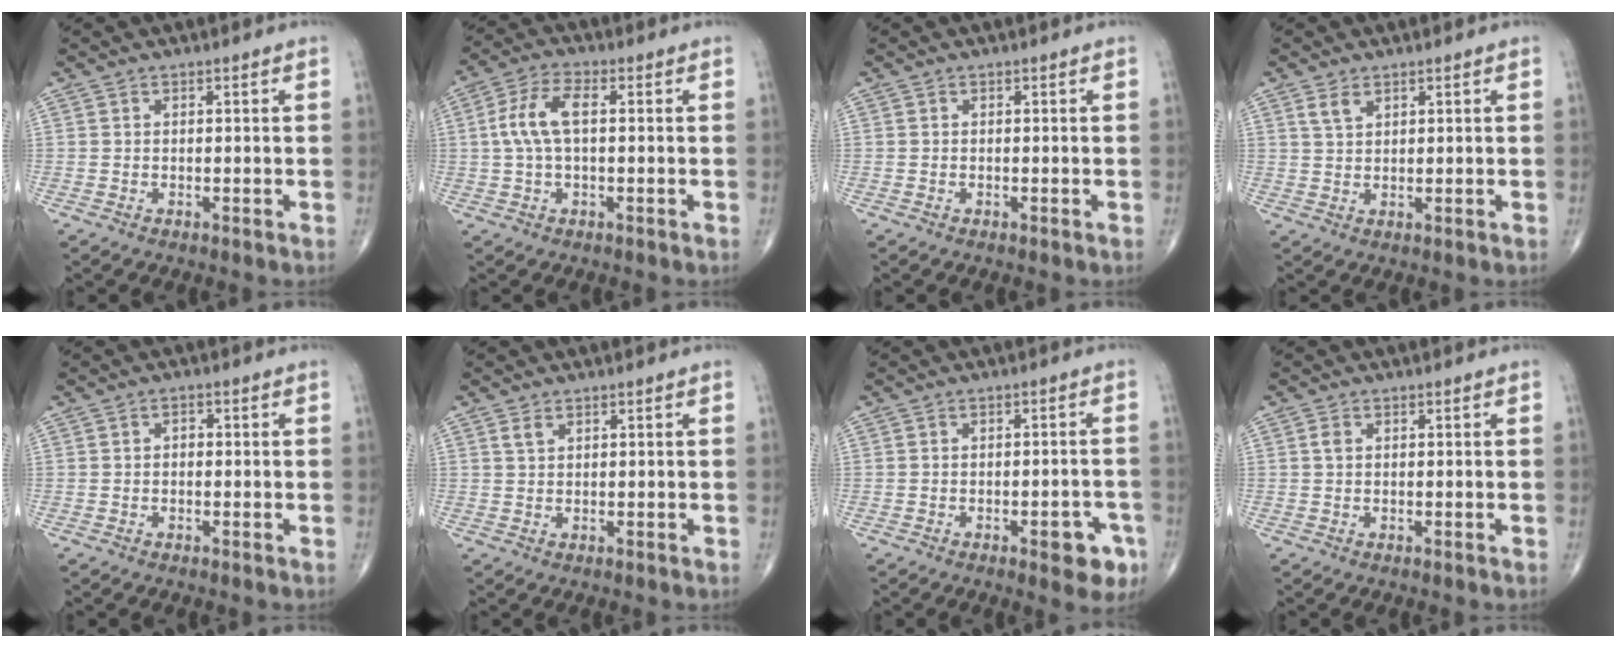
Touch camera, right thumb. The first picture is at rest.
{"total": 7.5, "force": [0.7, 3.4, 6.7], "torque": [-0.150, 0.022, 0.011]}
{"total": 0.0}
{"total": 2.7, "force": [1.6, 1.4, 1.5], "torque": [-0.027, -0.005, 0.037]}
{"total": 1.4, "force": [0.0, 1.0, 1.0], "torque": [-0.008, 0.008, -0.004]}
{"total": 1.6, "force": [0.9, 0.8, 0.9], "torque": [-0.016, 0.000, 0.021]}
{"total": 6.2, "force": [-2.9, 2.6, 4.8], "torque": [-0.038, 0.014, -0.032]}
{"total": 1.1, "force": [0.2, 0.8, 0.8], "torque": [-0.015, 0.001, 0.003]}